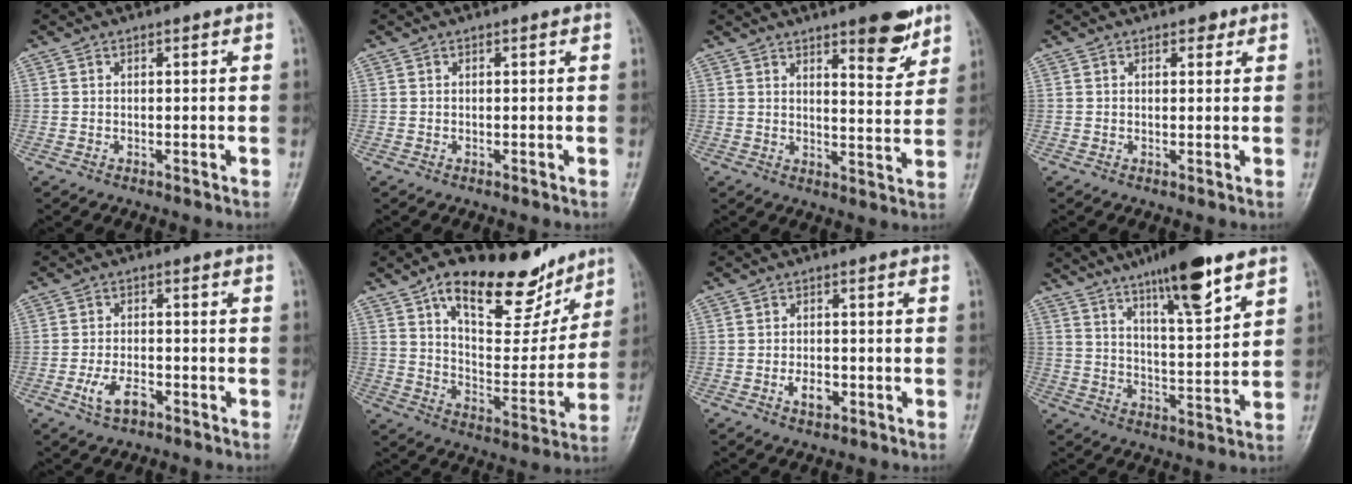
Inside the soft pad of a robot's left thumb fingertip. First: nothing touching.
{"total": 0.0}
{"total": 8.9, "force": [5.9, 2.6, 6.2], "torque": [-0.066, -0.040, 0.083]}
{"total": 1.5, "force": [1.0, 0.9, 0.7], "torque": [0.002, -0.004, 0.010]}
{"total": 4.8, "force": [-2.4, 2.5, 3.4], "torque": [-0.068, 0.012, -0.042]}
{"total": 21.4, "force": [13.7, 9.4, 13.5], "torque": [-0.151, -0.059, 0.221]}
{"total": 3.3, "force": [-1.2, 2.0, 2.3], "torque": [-0.033, 0.003, -0.018]}
{"total": 15.0, "force": [9.8, 3.1, 11.0], "torque": [-0.163, -0.049, 0.162]}